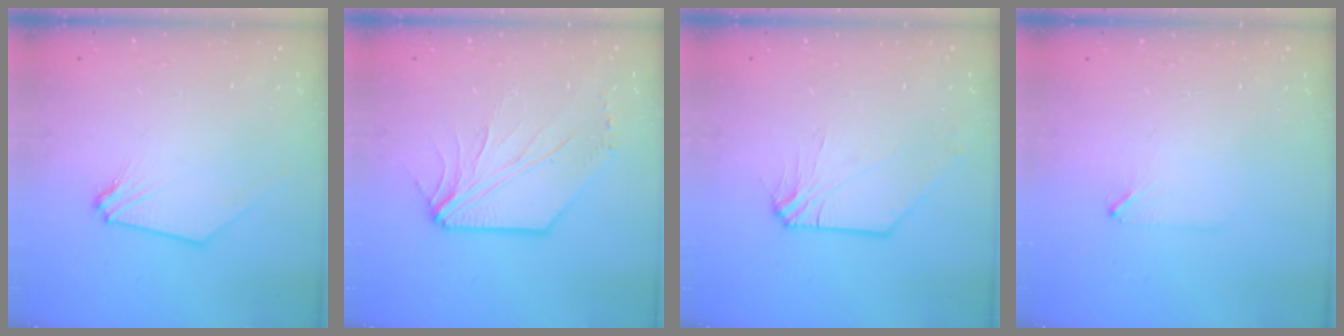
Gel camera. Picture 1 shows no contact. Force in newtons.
{"total": 6.4, "press": 6.3, "slide": 0.9}
{"total": 1.0, "press": 0.9, "slide": 0.2}
{"total": 0.7, "press": 0.6, "slide": 0.3}